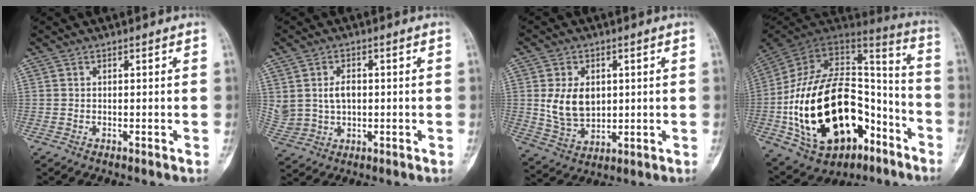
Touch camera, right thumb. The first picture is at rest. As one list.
[{"total": 6.7, "force": [1.0, 4.9, 4.4], "torque": [-0.079, 0.000, 0.032]}, {"total": 9.4, "force": [1.3, 6.7, 6.4], "torque": [-0.094, -0.013, 0.037]}, {"total": 34.0, "force": [-11.6, 20.7, 24.4], "torque": [-0.469, 0.068, -0.177]}]